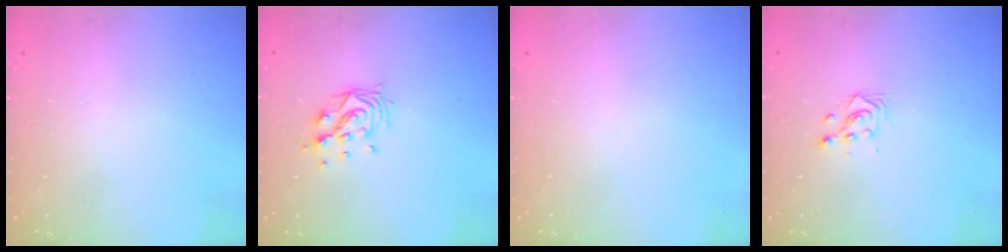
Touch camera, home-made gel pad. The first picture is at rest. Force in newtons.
{"total": 10.0, "press": 9.9, "slide": 1.2}
{"total": 0.0}
{"total": 2.9, "press": 2.9, "slide": 0.1}